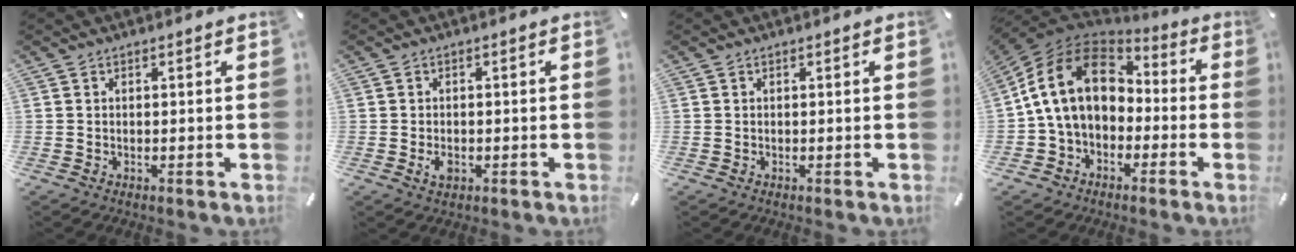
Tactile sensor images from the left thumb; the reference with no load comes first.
{"total": 2.6, "force": [-0.8, 1.6, 1.8], "torque": [-0.039, 0.000, -0.015]}
{"total": 0.0}
{"total": 17.2, "force": [2.3, 12.8, 11.3], "torque": [-0.234, 0.018, 0.038]}